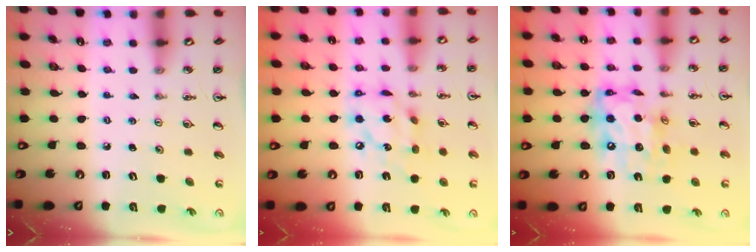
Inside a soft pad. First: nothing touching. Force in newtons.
{"total": 13.0, "press": 13.0, "slide": 1.3}
{"total": 13.4, "press": 13.3, "slide": 1.4}